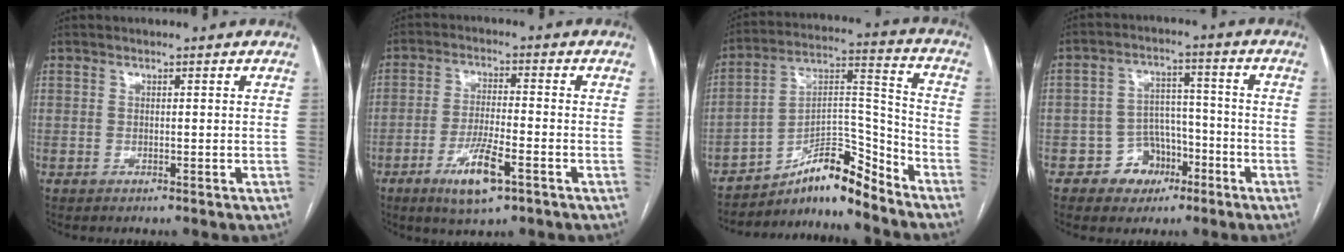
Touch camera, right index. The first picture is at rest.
{"total": 7.2, "force": [-3.8, 1.3, 6.0], "torque": [-0.115, -0.011, -0.062]}
{"total": 11.6, "force": [-10.3, 1.7, 5.0], "torque": [-0.079, 0.045, -0.175]}
{"total": 6.9, "force": [-3.6, 5.7, 1.8], "torque": [-0.020, 0.022, -0.048]}